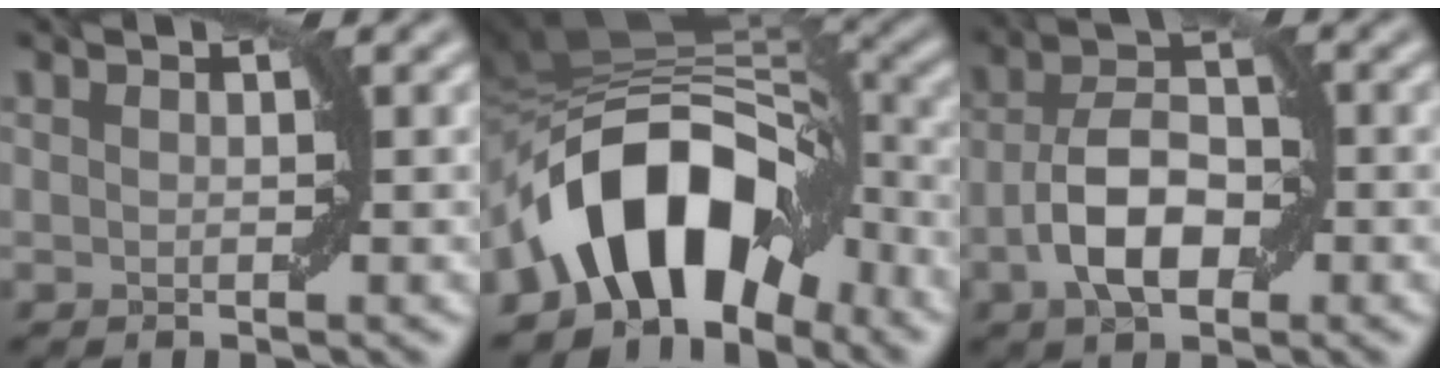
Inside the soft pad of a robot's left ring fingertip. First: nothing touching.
{"total": 11.6, "force": [-5.9, 6.8, 7.4], "torque": [-0.103, 0.015, -0.103]}
{"total": 6.3, "force": [-2.0, 3.3, 5.0], "torque": [-0.091, 0.010, -0.040]}